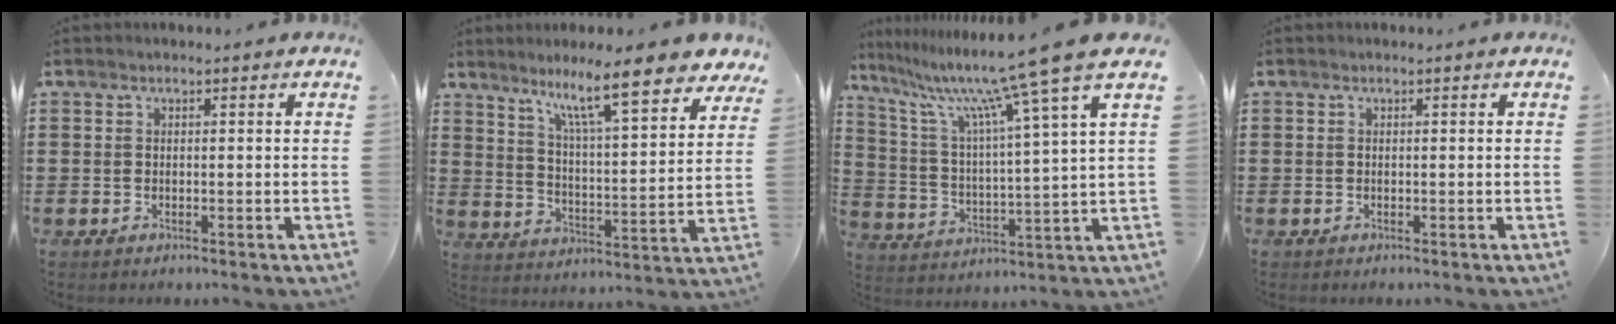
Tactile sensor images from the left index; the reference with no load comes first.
{"total": 11.7, "force": [9.1, 1.3, 7.3], "torque": [-0.135, -0.045, 0.148]}
{"total": 11.9, "force": [9.4, -0.9, 7.3], "torque": [-0.172, -0.059, 0.142]}
{"total": 0.0}